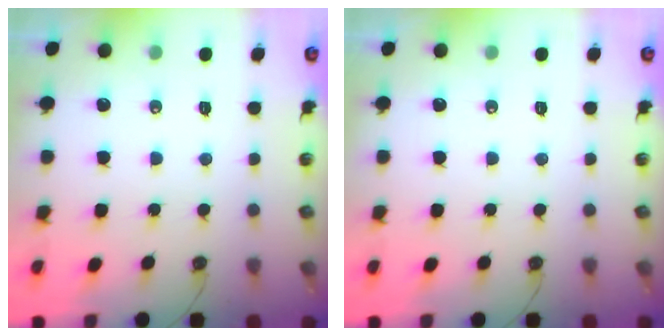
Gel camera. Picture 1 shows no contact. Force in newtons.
{"total": 0.0}